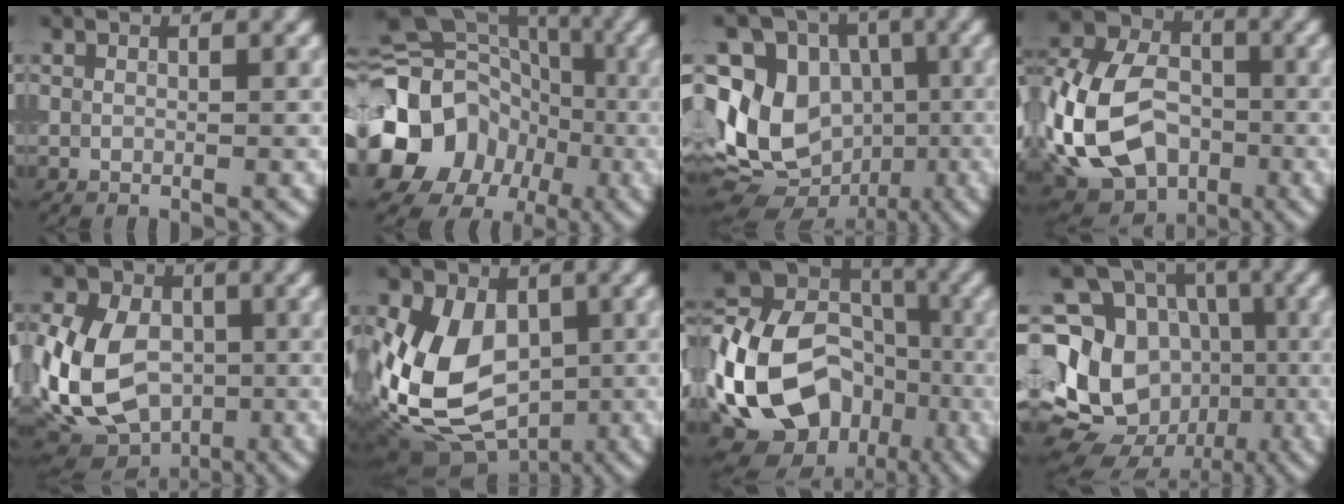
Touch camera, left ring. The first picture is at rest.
{"total": 20.5, "force": [-5.9, 18.1, 7.4], "torque": [-0.162, -0.023, -0.143]}
{"total": 11.4, "force": [-1.5, 9.2, 6.5], "torque": [-0.127, 0.007, -0.043]}
{"total": 15.9, "force": [-3.5, 12.1, 9.8], "torque": [-0.205, -0.017, -0.082]}
{"total": 12.6, "force": [-1.9, 9.6, 7.9], "torque": [-0.164, -0.011, -0.039]}
{"total": 12.5, "force": [-1.7, 9.1, 8.4], "torque": [-0.158, -0.013, -0.025]}
{"total": 18.1, "force": [-5.1, 13.8, 10.6], "torque": [-0.239, -0.001, -0.087]}
{"total": 16.4, "force": [-2.5, 14.2, 7.7], "torque": [-0.193, 0.019, -0.045]}